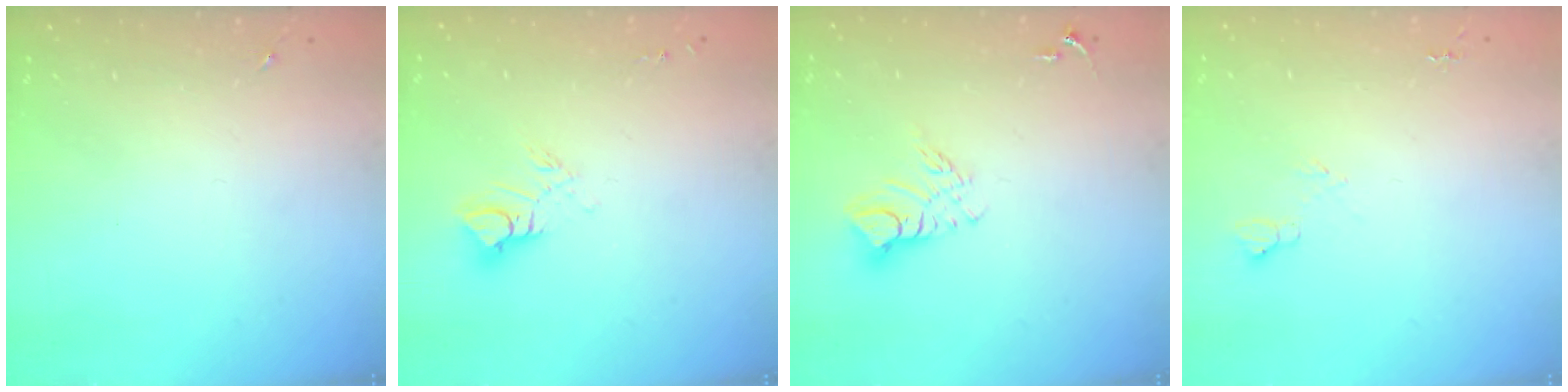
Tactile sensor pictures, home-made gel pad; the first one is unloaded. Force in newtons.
{"total": 8.6, "press": 8.6, "slide": 0.9}
{"total": 9.3, "press": 9.3, "slide": 0.9}
{"total": 5.5, "press": 5.4, "slide": 0.7}